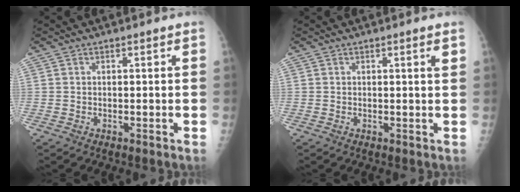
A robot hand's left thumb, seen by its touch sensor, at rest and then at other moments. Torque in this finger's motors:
{"motor_torque": [-0.05, -0.05, -0.20, 0.09, 0.00]}